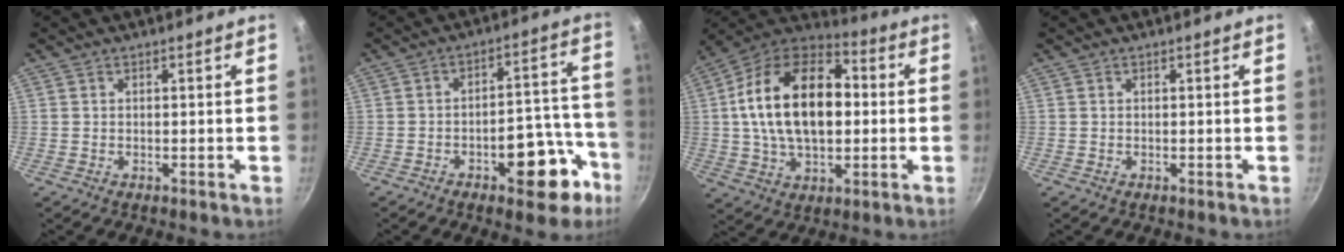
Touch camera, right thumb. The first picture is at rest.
{"total": 12.9, "force": [-6.4, 6.2, 9.4], "torque": [-0.074, 0.063, -0.080]}
{"total": 22.7, "force": [1.5, 14.0, 17.8], "torque": [-0.284, 0.032, 0.012]}
{"total": 0.0}